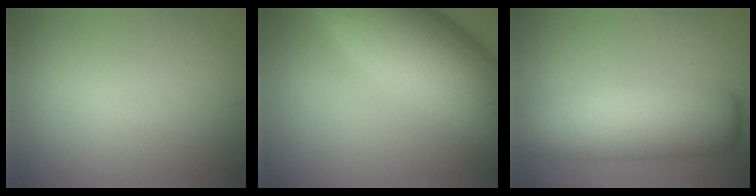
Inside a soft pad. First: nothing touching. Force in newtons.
{"total": 15.0, "press": 15.0, "slide": 0.4}
{"total": 9.1, "press": 9.1, "slide": 0.5}